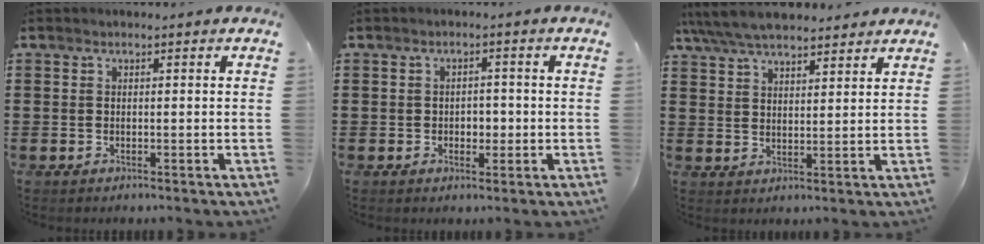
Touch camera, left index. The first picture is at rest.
{"total": 2.1, "force": [-0.4, 1.6, 1.3], "torque": [-0.030, 0.006, -0.011]}
{"total": 6.5, "force": [5.9, 1.5, 2.3], "torque": [-0.064, -0.013, 0.110]}